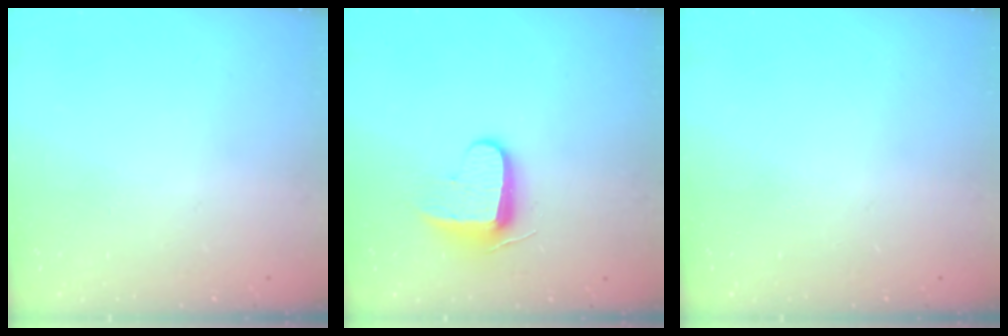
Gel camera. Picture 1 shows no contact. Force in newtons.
{"total": 8.7, "press": 8.6, "slide": 0.9}
{"total": 0.0}